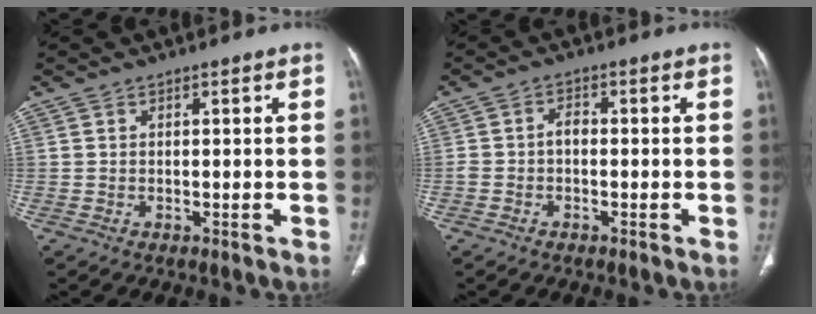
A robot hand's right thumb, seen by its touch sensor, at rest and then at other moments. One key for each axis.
{"total": 2.4, "fx": -0.5, "fy": 1.6, "fz": 1.7, "tx": -0.025, "ty": 0.013, "tz": -0.014}